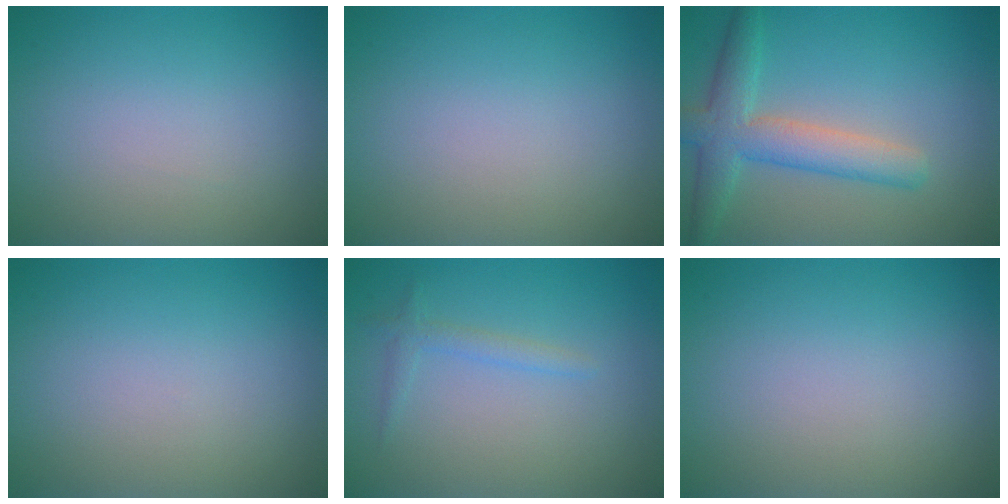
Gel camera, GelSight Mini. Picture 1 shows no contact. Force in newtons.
{"total": 0.0}
{"total": 5.0, "press": 5.0, "slide": 0.3}
{"total": 0.0}
{"total": 1.3, "press": 1.3, "slide": 0.1}
{"total": 0.0}